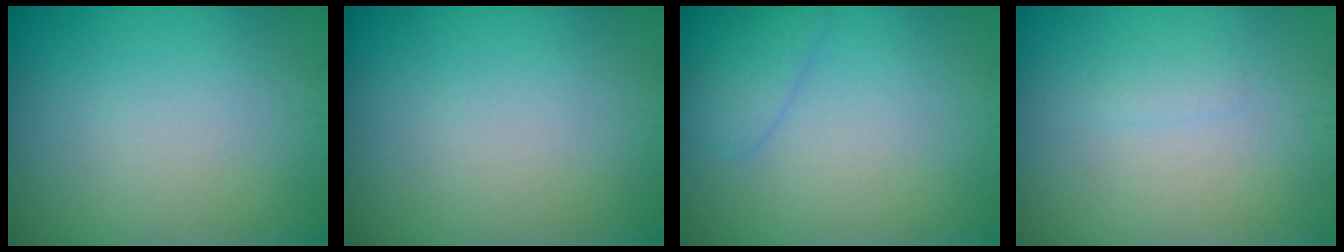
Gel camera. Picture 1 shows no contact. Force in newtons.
{"total": 0.0}
{"total": 1.8, "press": 1.8, "slide": 0.2}
{"total": 0.7, "press": 0.7, "slide": 0.1}